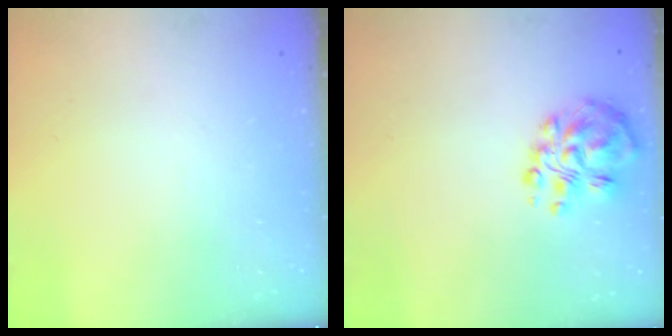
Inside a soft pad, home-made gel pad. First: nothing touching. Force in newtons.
{"total": 9.6, "press": 9.3, "slide": 2.2}